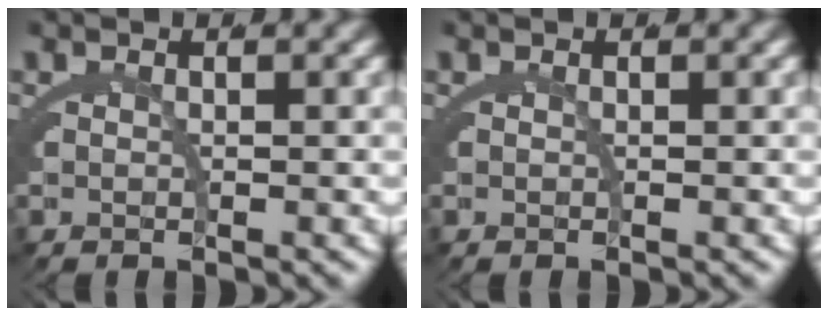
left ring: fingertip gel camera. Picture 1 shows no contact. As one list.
[{"total": 0.0}]